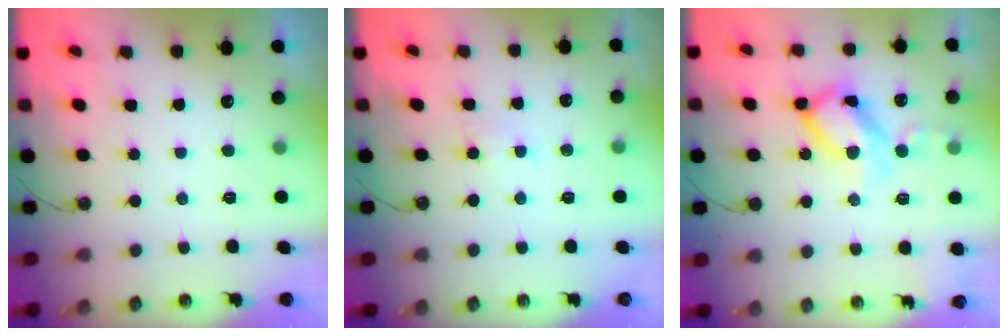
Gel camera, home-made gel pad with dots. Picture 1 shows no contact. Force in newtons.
{"total": 5.7, "press": 5.7, "slide": 0.6}
{"total": 15.2, "press": 15.2, "slide": 1.3}